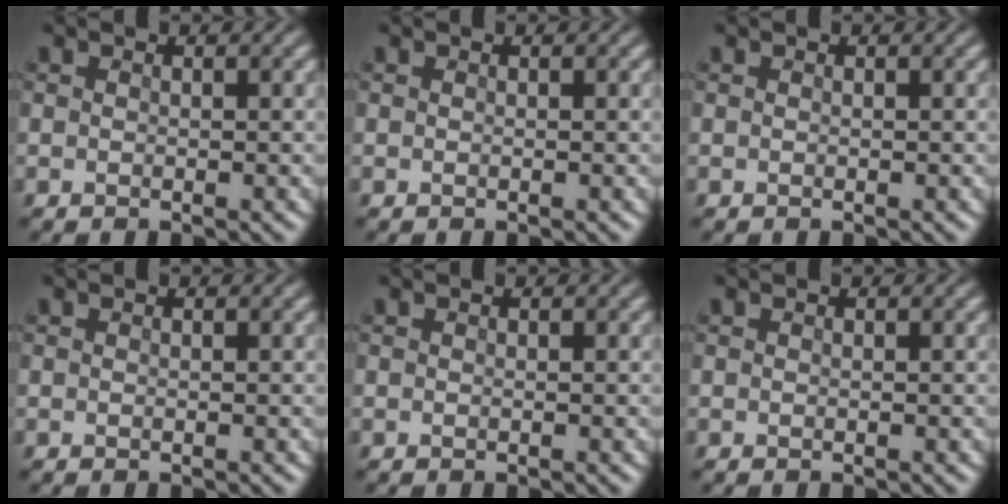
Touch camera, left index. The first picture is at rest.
{"total": 0.0}
{"total": 0.0}
{"total": 0.0}
{"total": 0.0}
{"total": 0.0}